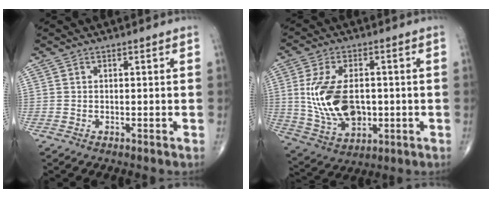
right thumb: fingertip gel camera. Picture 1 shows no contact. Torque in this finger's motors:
{"motor_torque": [-0.50, 0.80, 1.04, 0.12, 0.24]}